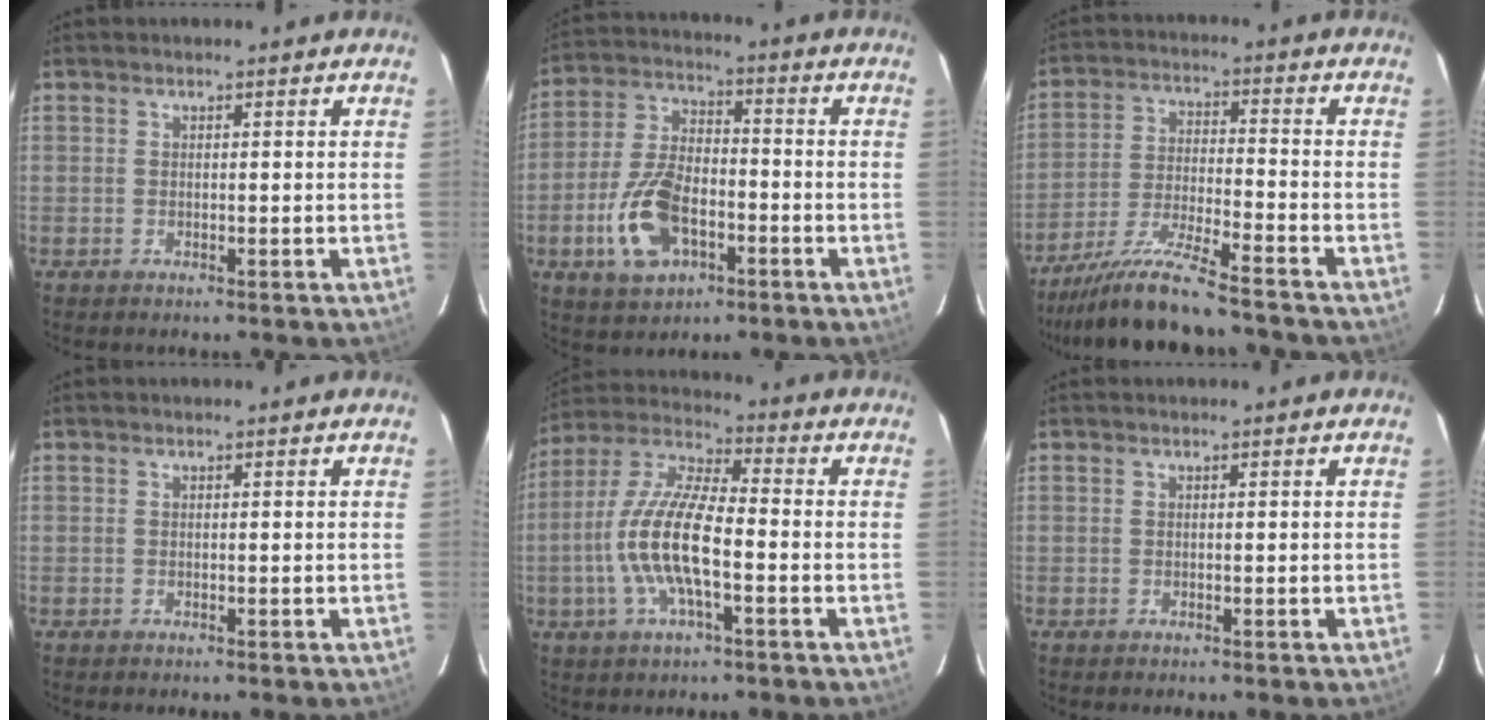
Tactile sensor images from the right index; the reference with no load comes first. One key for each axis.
{"total": 13.4, "fx": -5.2, "fy": 7.6, "fz": 9.8, "tx": -0.208, "ty": 0.006, "tz": -0.085}
{"total": 13.5, "fx": -12.2, "fy": 0.2, "fz": 5.8, "tx": -0.122, "ty": -0.018, "tz": -0.212}
{"total": 0.0}
{"total": 14.4, "fx": -3.5, "fy": 4.3, "fz": 13.3, "tx": -0.272, "ty": 0.001, "tz": -0.071}
{"total": 0.0}